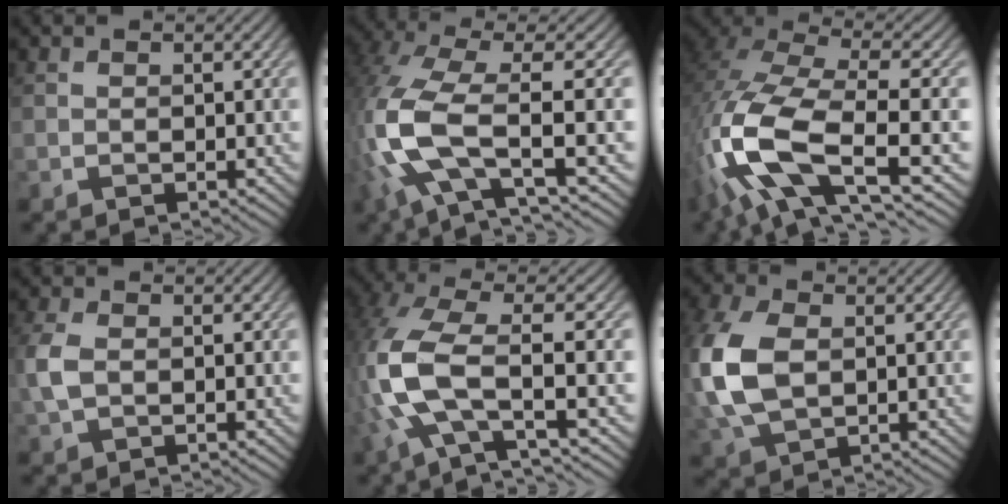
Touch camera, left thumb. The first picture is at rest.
{"total": 13.2, "force": [-2.3, 4.9, 12.0], "torque": [-0.289, -0.009, -0.045]}
{"total": 15.7, "force": [-4.1, 6.9, 13.4], "torque": [-0.322, -0.028, -0.065]}
{"total": 3.6, "force": [-0.1, 2.2, 2.8], "torque": [-0.084, 0.001, -0.004]}
{"total": 10.6, "force": [-2.2, 3.5, 9.8], "torque": [-0.227, -0.002, -0.055]}
{"total": 10.6, "force": [0.5, 6.6, 8.2], "torque": [-0.238, 0.002, 0.010]}